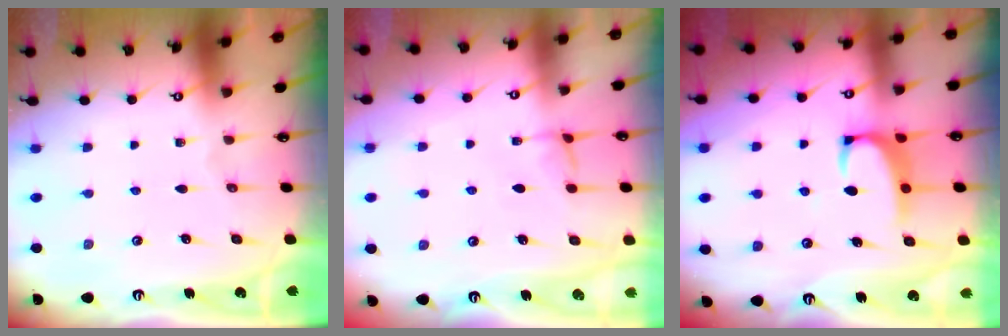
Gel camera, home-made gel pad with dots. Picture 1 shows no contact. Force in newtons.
{"total": 1.4, "press": 1.3, "slide": 0.4}
{"total": 2.5, "press": 2.4, "slide": 0.7}